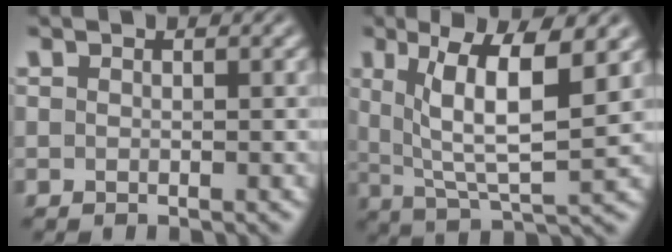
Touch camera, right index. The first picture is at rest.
{"total": 7.5, "force": [2.0, 3.2, 6.5], "torque": [-0.106, -0.008, 0.044]}